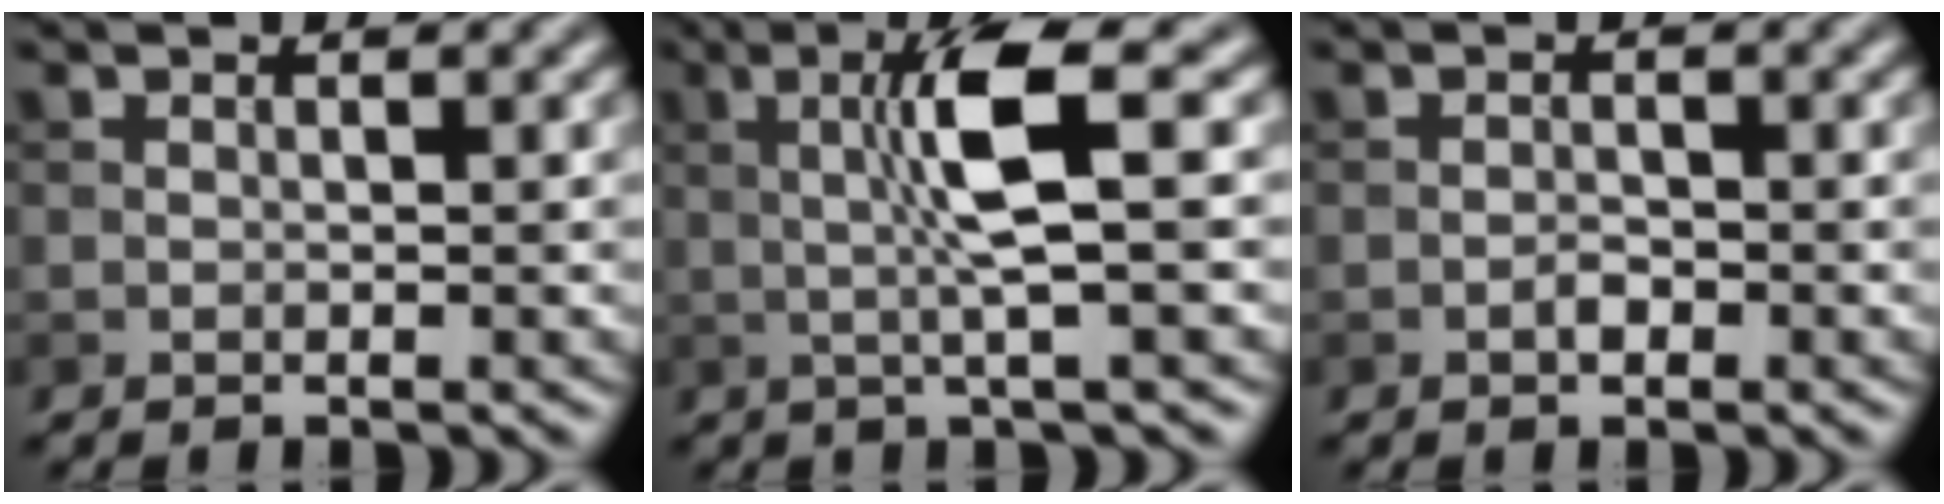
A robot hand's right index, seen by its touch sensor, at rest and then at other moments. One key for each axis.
{"total": 5.4, "fx": 0.6, "fy": 0.4, "fz": 5.3, "tx": -0.107, "ty": 0.006, "tz": 0.013}
{"total": 1.0, "fx": -0.5, "fy": 0.5, "fz": 0.7, "tx": -0.011, "ty": 0.002, "tz": -0.011}